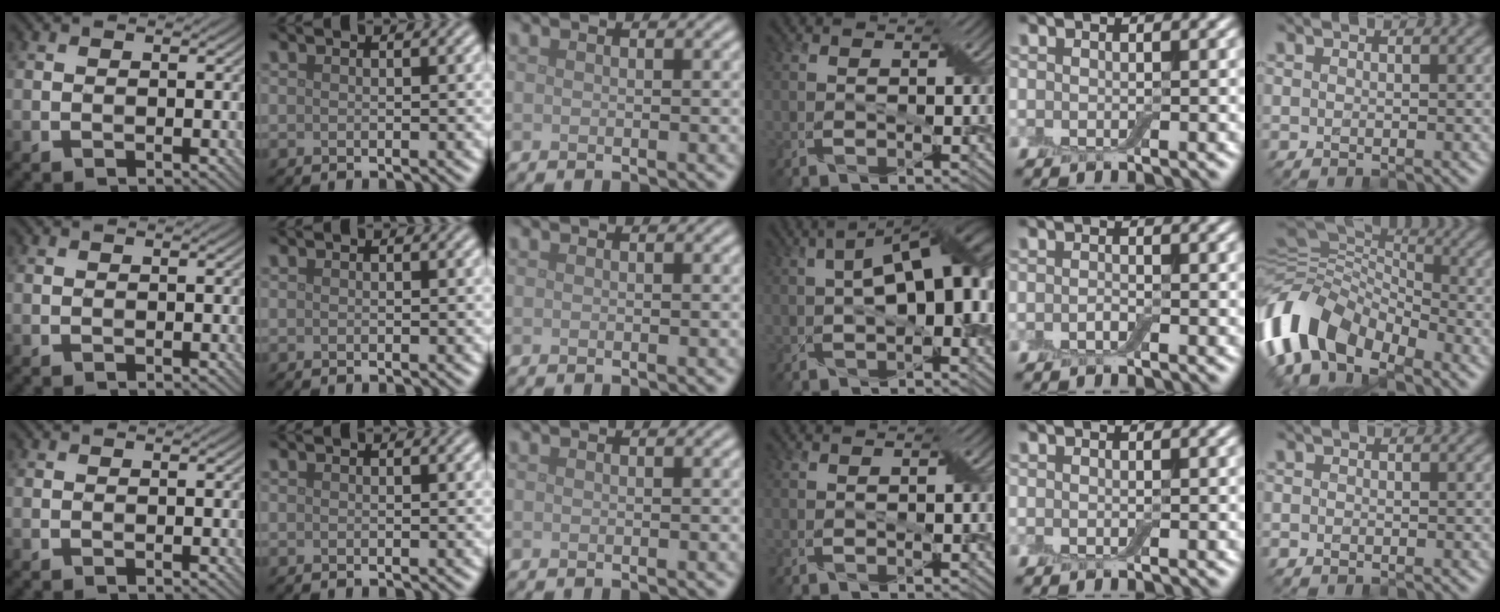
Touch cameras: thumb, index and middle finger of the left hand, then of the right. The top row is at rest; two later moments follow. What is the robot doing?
{"motion": "pour", "object": "bowl"}